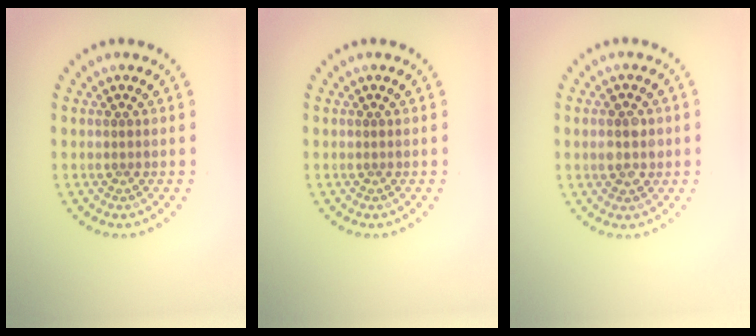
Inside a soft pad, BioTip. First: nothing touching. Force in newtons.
{"total": 0.0}
{"total": 2.1, "press": 2.1, "slide": 0.2}